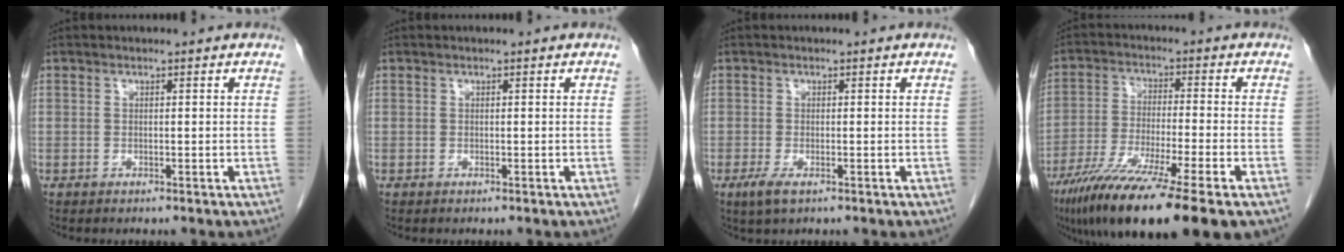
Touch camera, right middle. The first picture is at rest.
{"total": 0.0}
{"total": 2.3, "force": [-1.2, 0.7, 1.9], "torque": [-0.043, -0.006, -0.022]}
{"total": 17.2, "force": [-11.4, 0.6, 12.8], "torque": [-0.210, -0.047, -0.191]}